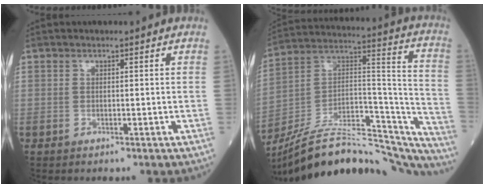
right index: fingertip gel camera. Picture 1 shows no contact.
{"total": 34.7, "force": [-29.4, 8.3, 16.6], "torque": [-0.236, 0.007, -0.432]}